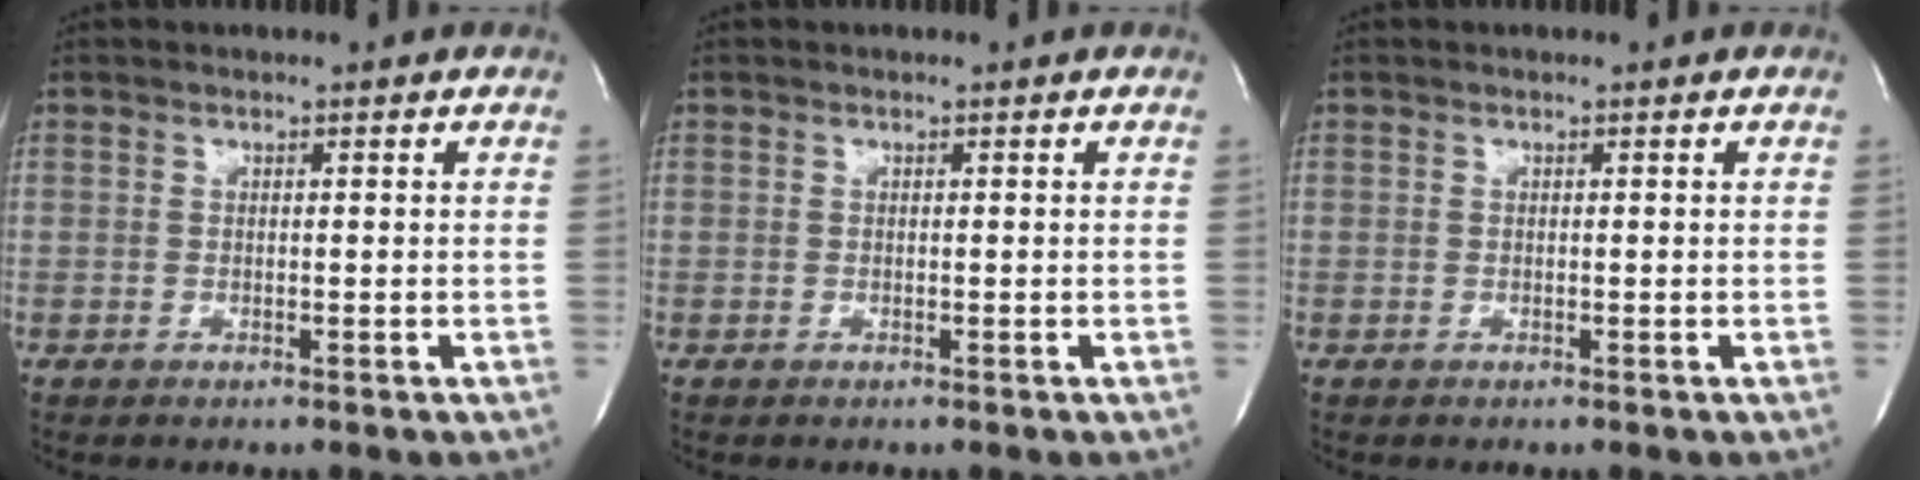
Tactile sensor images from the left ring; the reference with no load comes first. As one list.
[{"total": 0.0}, {"total": 0.0}]